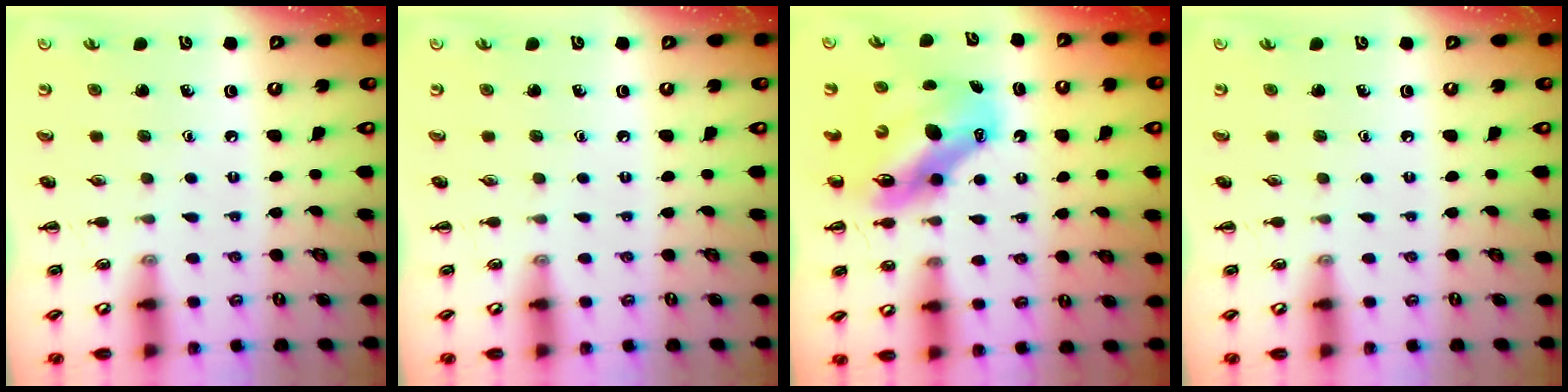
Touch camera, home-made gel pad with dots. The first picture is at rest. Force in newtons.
{"total": 0.0}
{"total": 10.2, "press": 9.9, "slide": 2.6}
{"total": 0.0}